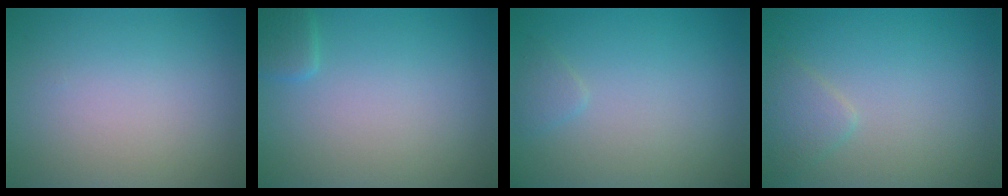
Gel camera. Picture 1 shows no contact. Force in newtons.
{"total": 1.3, "press": 1.3, "slide": 0.2}
{"total": 0.9, "press": 0.9, "slide": 0.1}
{"total": 1.6, "press": 1.6, "slide": 0.1}